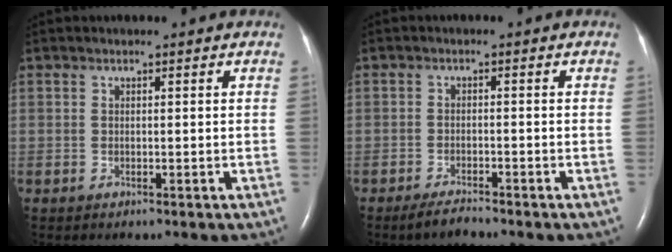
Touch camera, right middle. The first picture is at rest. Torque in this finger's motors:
{"motor_torque": [0.28, -0.30, 0.00, 0.00]}